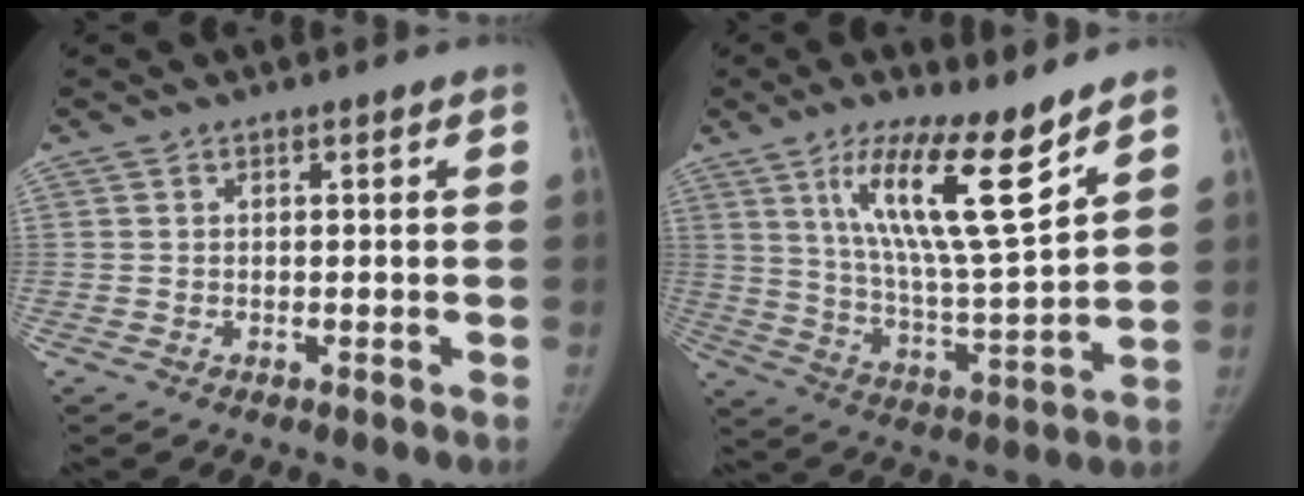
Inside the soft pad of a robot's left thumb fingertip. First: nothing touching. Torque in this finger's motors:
{"motor_torque": [0.45, 0.37, 1.84, -0.93, 0.43]}